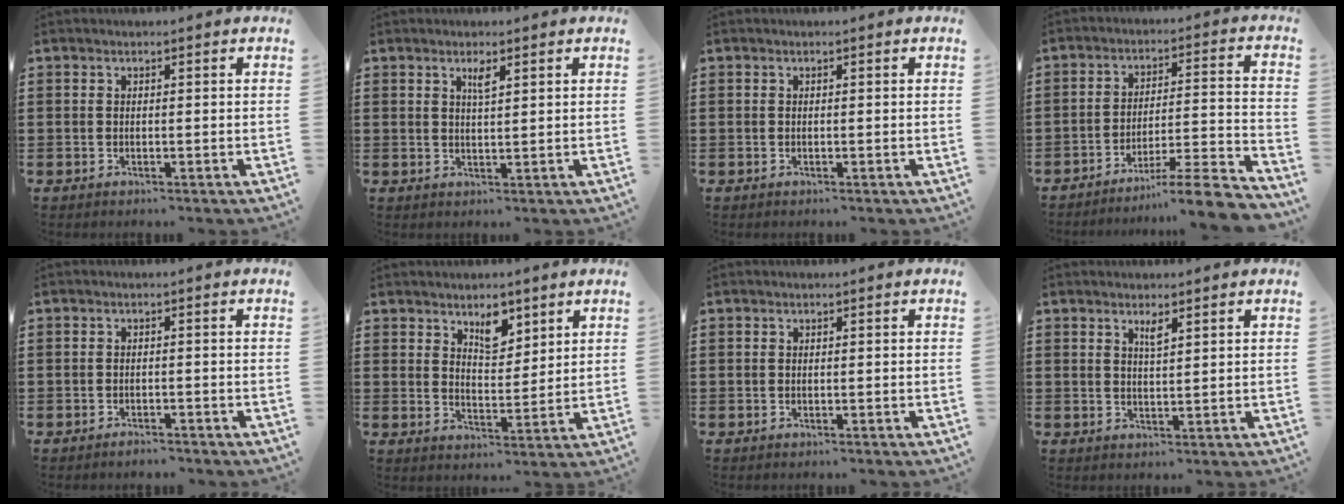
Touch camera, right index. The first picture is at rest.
{"total": 2.0, "force": [1.2, 0.3, 1.6], "torque": [-0.025, -0.002, 0.018]}
{"total": 0.0}
{"total": 8.3, "force": [-7.1, 0.1, 4.4], "torque": [-0.062, 0.002, -0.138]}
{"total": 1.3, "force": [-1.3, 0.1, 0.2], "torque": [-0.007, 0.001, -0.025]}
{"total": 4.9, "force": [3.5, 2.5, 2.5], "torque": [-0.043, 0.000, 0.061]}
{"total": 0.0}
{"total": 1.9, "force": [1.3, 0.3, 1.3], "torque": [-0.019, -0.002, 0.020]}